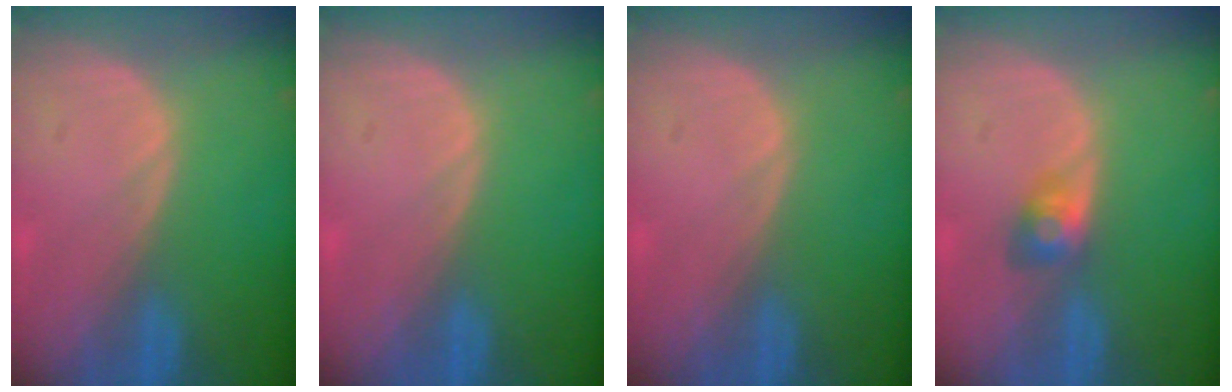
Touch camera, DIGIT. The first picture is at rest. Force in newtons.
{"total": 0.0}
{"total": 0.0}
{"total": 3.0, "press": 2.7, "slide": 1.3}